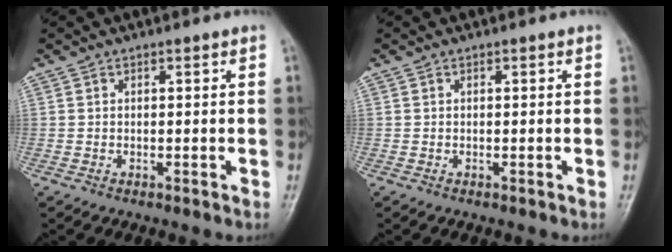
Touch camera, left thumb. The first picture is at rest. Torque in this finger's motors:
{"motor_torque": [-0.09, 0.10, 0.00, 0.00, 0.00]}